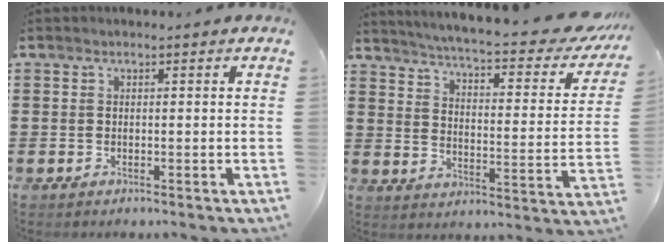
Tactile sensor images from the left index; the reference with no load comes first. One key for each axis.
{"total": 5.1, "fx": 4.4, "fy": -0.5, "fz": 2.5, "tx": -0.070, "ty": -0.040, "tz": 0.069}